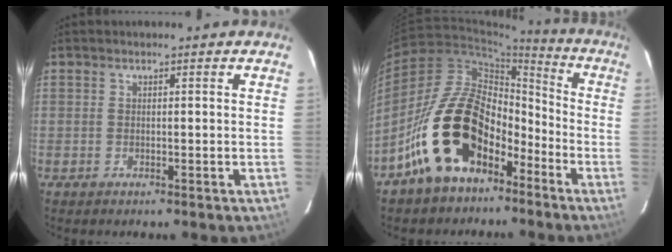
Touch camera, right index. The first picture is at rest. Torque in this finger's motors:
{"motor_torque": [2.06, -0.08, 1.05, 0.21]}